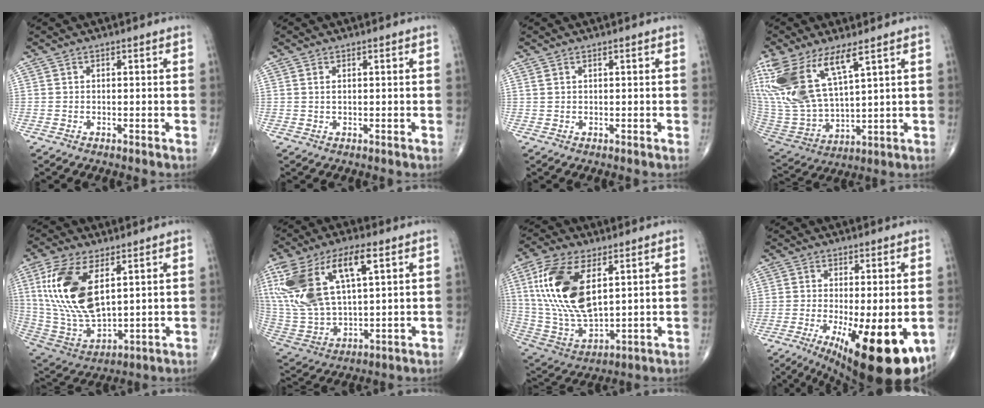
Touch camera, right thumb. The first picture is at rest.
{"total": 0.9, "force": [0.4, 0.3, 0.7], "torque": [-0.017, 0.003, 0.010]}
{"total": 0.8, "force": [0.6, 0.2, 0.5], "torque": [-0.013, 0.005, 0.016]}
{"total": 20.3, "force": [10.3, 8.1, 15.6], "torque": [-0.351, -0.039, 0.219]}
{"total": 18.7, "force": [5.7, 9.1, 15.4], "torque": [-0.311, -0.026, 0.119]}
{"total": 22.8, "force": [8.5, 10.3, 18.5], "torque": [-0.391, 0.000, 0.167]}
{"total": 19.7, "force": [5.8, 9.7, 16.1], "torque": [-0.326, -0.023, 0.117]}
{"total": 19.3, "force": [-6.9, 6.2, 16.9], "torque": [-0.214, -0.024, -0.086]}